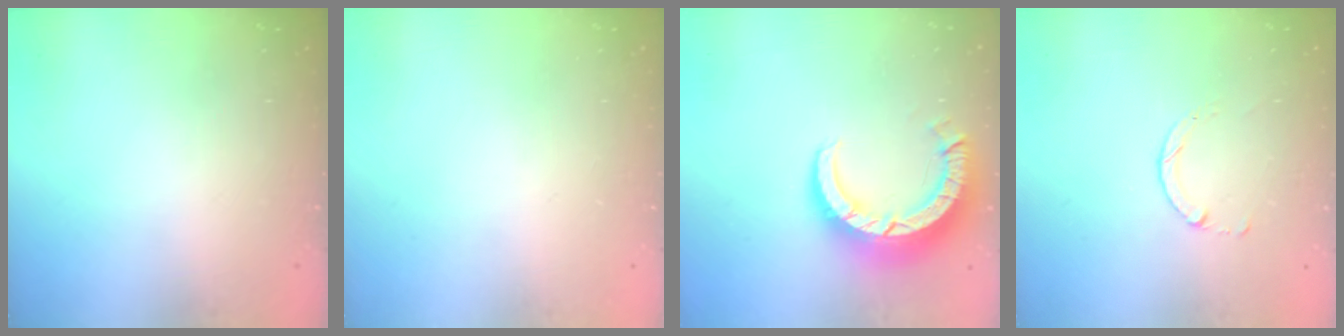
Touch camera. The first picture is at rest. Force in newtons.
{"total": 0.0}
{"total": 10.6, "press": 10.5, "slide": 1.0}
{"total": 1.4, "press": 1.4, "slide": 0.2}